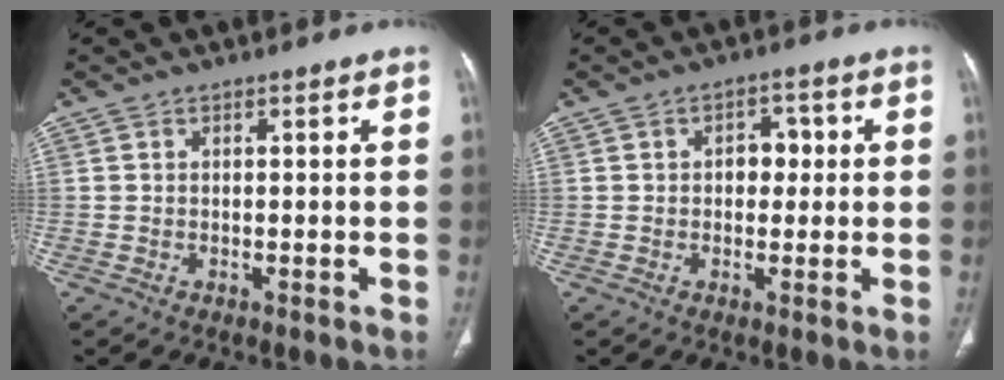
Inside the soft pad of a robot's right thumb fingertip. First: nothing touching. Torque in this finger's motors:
{"motor_torque": [-0.08, 0.30, 0.58, -0.30, -0.01]}